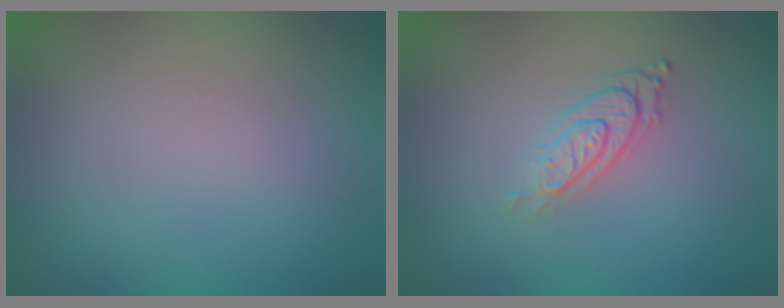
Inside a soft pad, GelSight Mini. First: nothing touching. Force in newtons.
{"total": 3.0, "press": 2.0, "slide": 2.2}